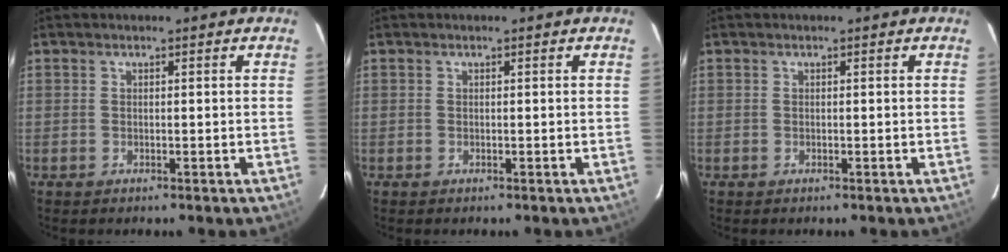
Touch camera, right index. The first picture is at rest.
{"total": 0.0}
{"total": 0.0}